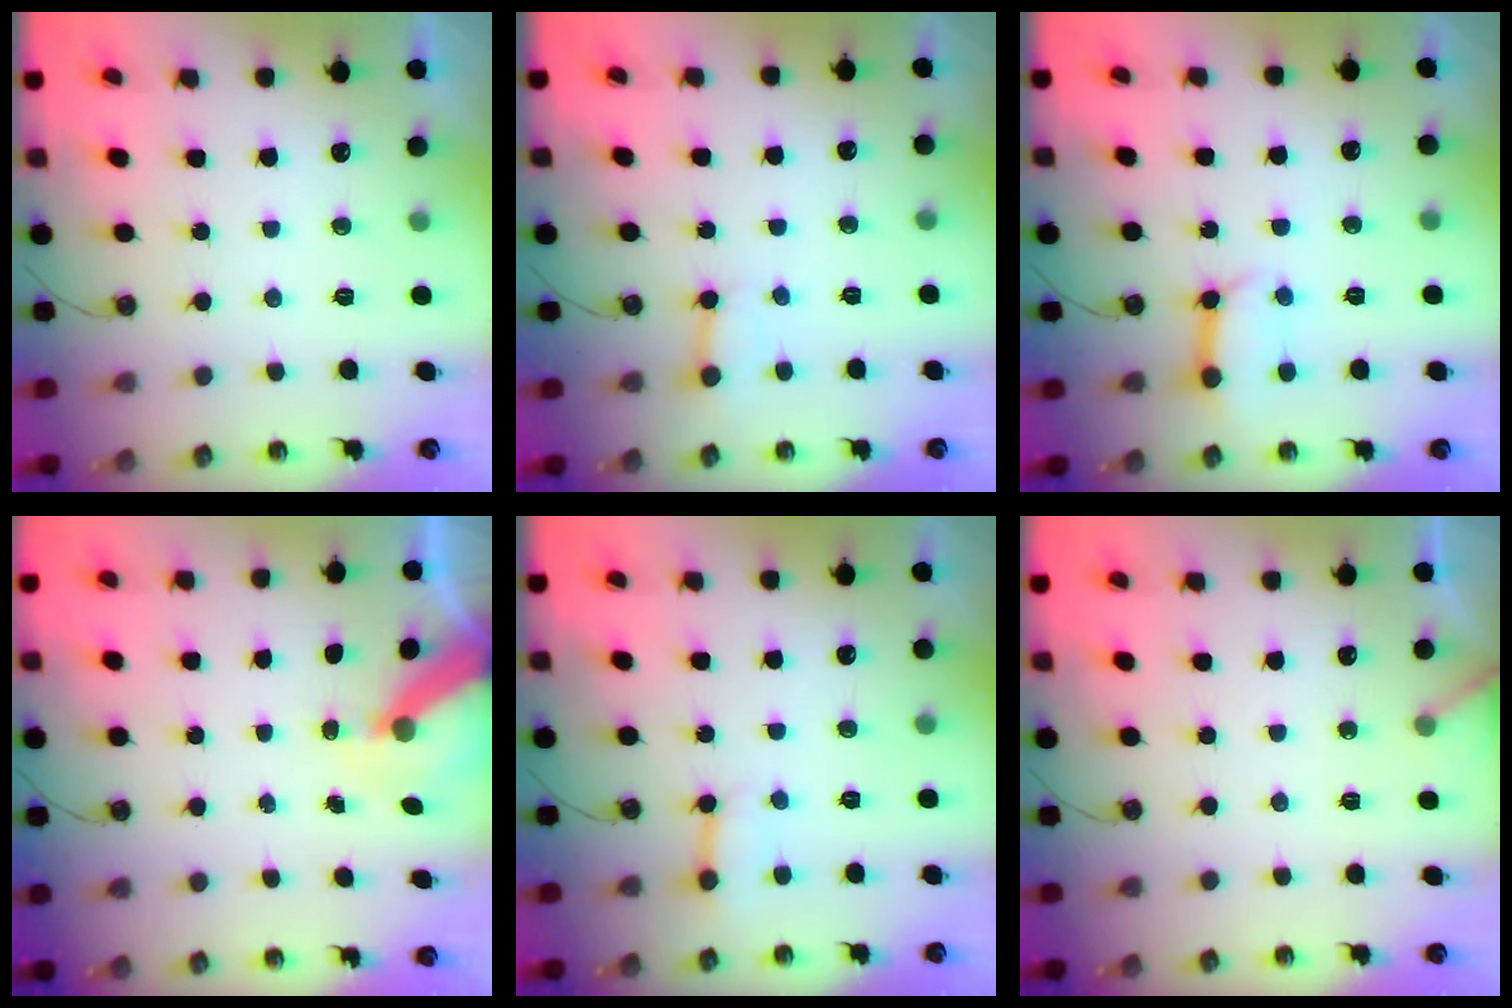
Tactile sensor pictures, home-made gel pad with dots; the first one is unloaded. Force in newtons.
{"total": 2.8, "press": 2.8, "slide": 0.4}
{"total": 9.6, "press": 9.5, "slide": 1.2}
{"total": 8.3, "press": 8.2, "slide": 0.7}
{"total": 6.2, "press": 6.2, "slide": 0.5}
{"total": 2.3, "press": 2.3, "slide": 0.1}